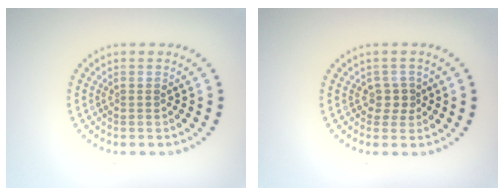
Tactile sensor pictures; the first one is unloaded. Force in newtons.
{"total": 1.6, "press": 1.2, "slide": 1.0}